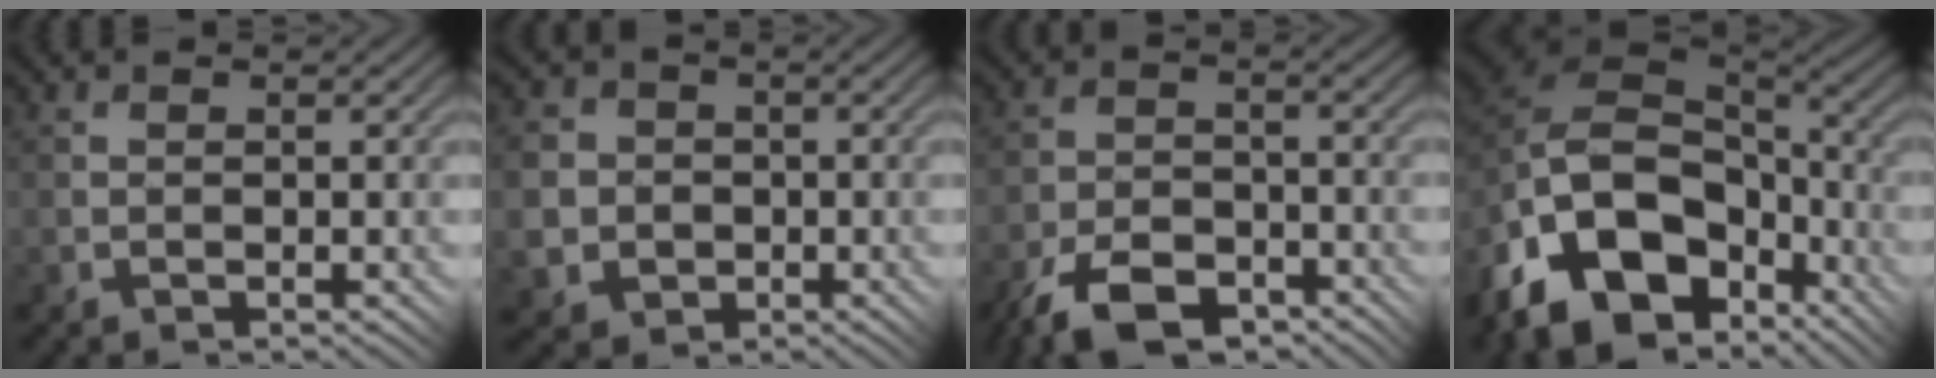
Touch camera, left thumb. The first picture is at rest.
{"total": 7.9, "force": [-1.2, 7.5, 2.1], "torque": [-0.097, -0.013, -0.043]}
{"total": 8.1, "force": [-6.1, 3.5, 4.2], "torque": [-0.084, -0.006, -0.118]}
{"total": 18.0, "force": [-9.3, 11.4, 10.3], "torque": [-0.252, -0.025, -0.151]}